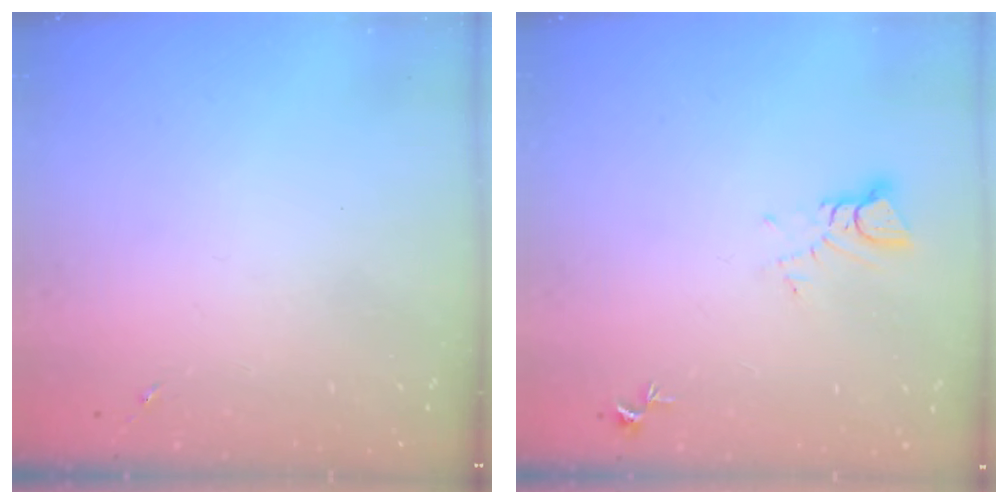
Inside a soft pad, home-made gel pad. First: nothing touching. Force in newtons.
{"total": 3.7, "press": 3.7, "slide": 0.3}